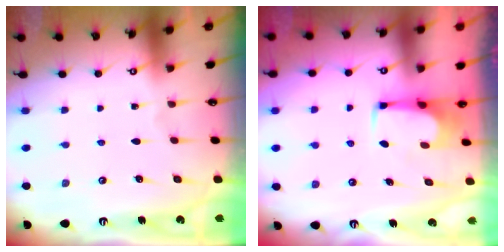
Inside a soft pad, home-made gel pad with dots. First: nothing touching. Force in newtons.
{"total": 3.7, "press": 3.7, "slide": 0.2}